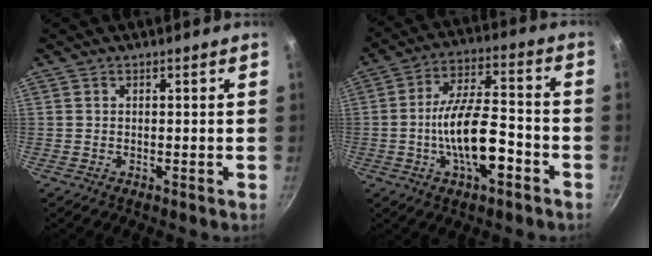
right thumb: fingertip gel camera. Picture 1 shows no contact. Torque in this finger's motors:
{"motor_torque": [2.78, 2.23, 2.01, -0.77, 0.74]}